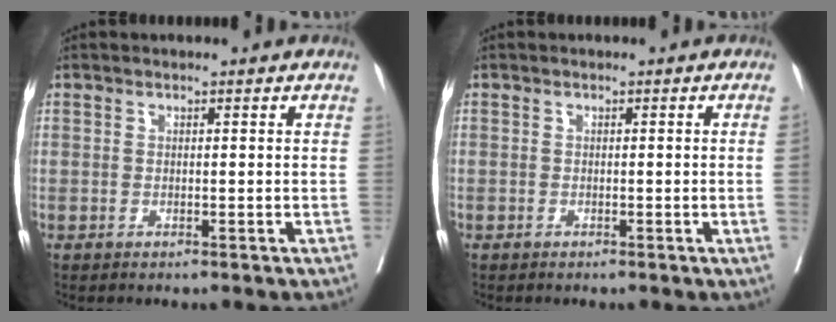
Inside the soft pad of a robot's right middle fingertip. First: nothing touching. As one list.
[{"total": 0.9, "force": [-0.1, -0.3, 0.8], "torque": [-0.006, 0.001, -0.002]}]